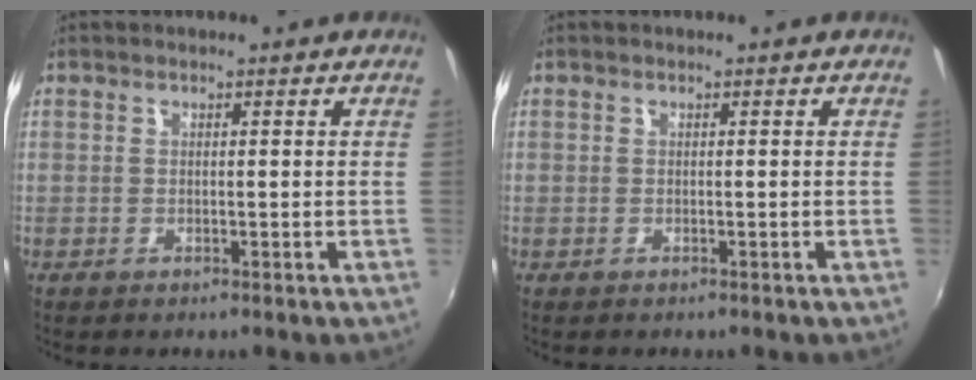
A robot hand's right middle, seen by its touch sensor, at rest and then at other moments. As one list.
[{"total": 0.0}]